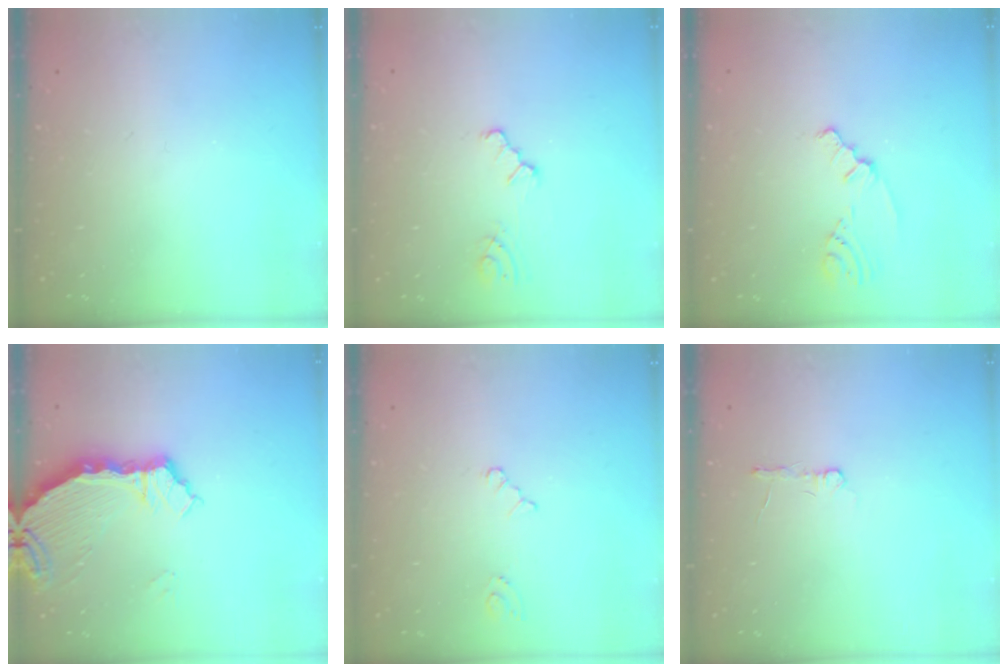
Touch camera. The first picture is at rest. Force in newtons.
{"total": 1.2, "press": 1.2, "slide": 0.3}
{"total": 2.0, "press": 1.5, "slide": 1.4}
{"total": 7.4, "press": 5.3, "slide": 5.2}
{"total": 3.2, "press": 3.2, "slide": 0.4}
{"total": 2.7, "press": 2.7, "slide": 0.4}